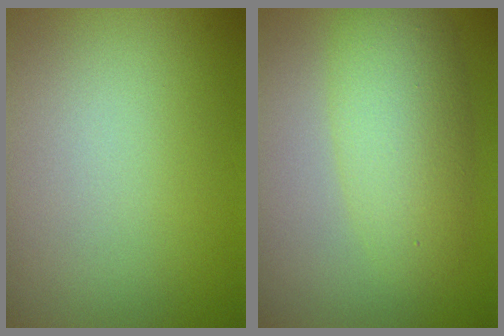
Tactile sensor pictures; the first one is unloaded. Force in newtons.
{"total": 5.2, "press": 5.2, "slide": 0.1}